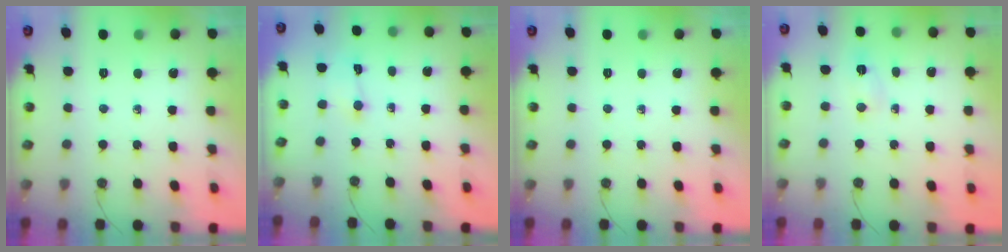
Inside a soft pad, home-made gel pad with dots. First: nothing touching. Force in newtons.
{"total": 1.2, "press": 1.0, "slide": 0.6}
{"total": 0.0}
{"total": 2.2, "press": 2.2, "slide": 0.2}